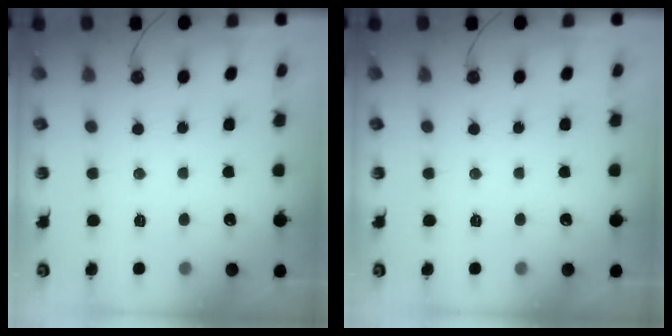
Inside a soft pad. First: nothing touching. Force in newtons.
{"total": 0.0}